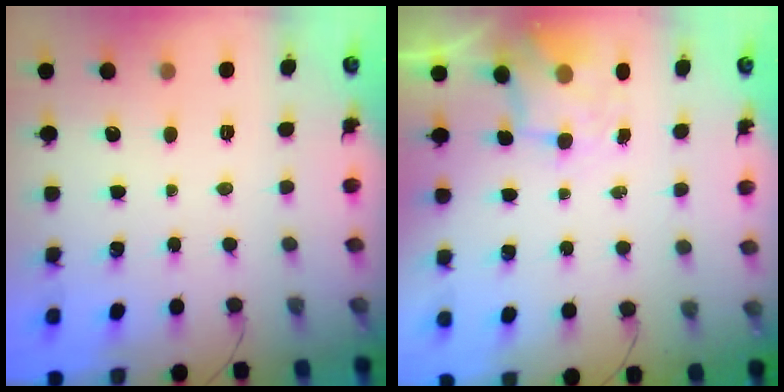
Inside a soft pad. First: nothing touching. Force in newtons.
{"total": 4.4, "press": 4.4, "slide": 0.7}